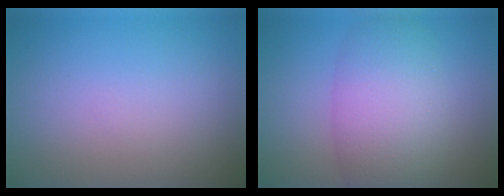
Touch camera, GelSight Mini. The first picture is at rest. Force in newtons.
{"total": 7.4, "press": 7.4, "slide": 0.2}